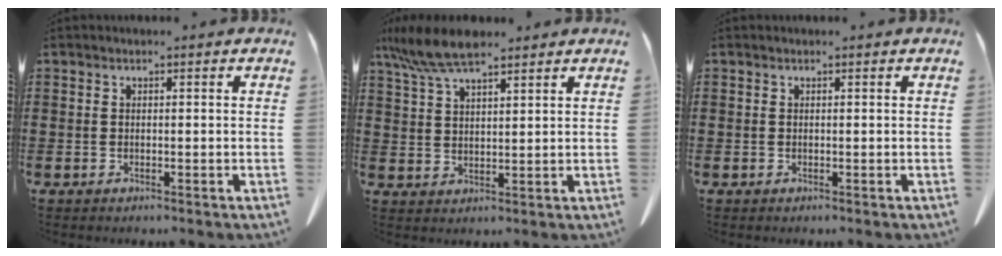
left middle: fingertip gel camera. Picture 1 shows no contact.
{"total": 7.8, "force": [6.0, 1.9, 4.5], "torque": [-0.104, -0.009, 0.112]}
{"total": 0.0}